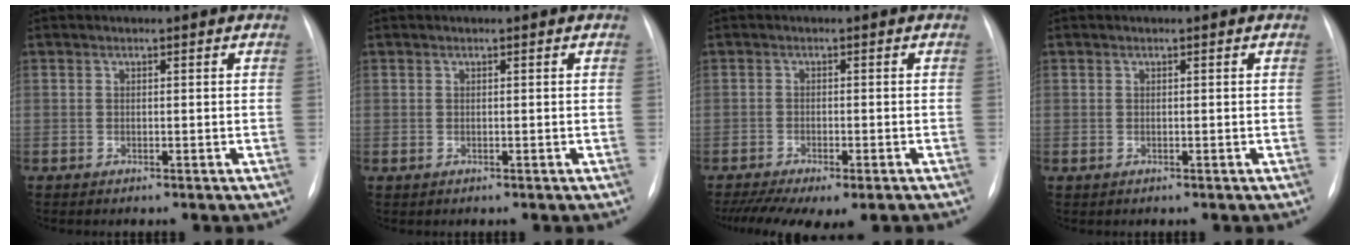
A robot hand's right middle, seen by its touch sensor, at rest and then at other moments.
{"total": 0.0}
{"total": 12.1, "force": [-9.1, 3.6, 7.2], "torque": [-0.136, -0.010, -0.132]}
{"total": 0.0}